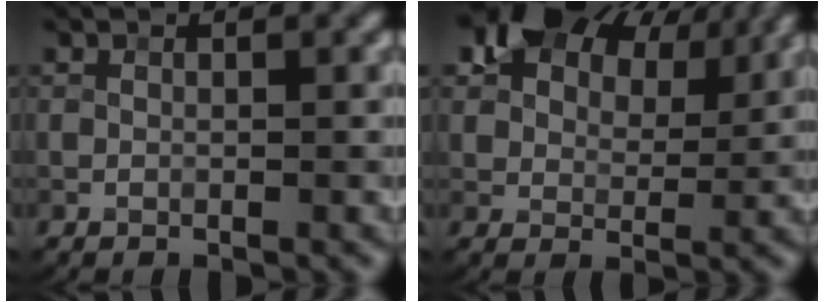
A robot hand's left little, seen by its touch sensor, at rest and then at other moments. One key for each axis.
{"total": 11.3, "fx": 7.1, "fy": 6.0, "fz": 6.4, "tx": -0.100, "ty": 0.016, "tz": 0.096}